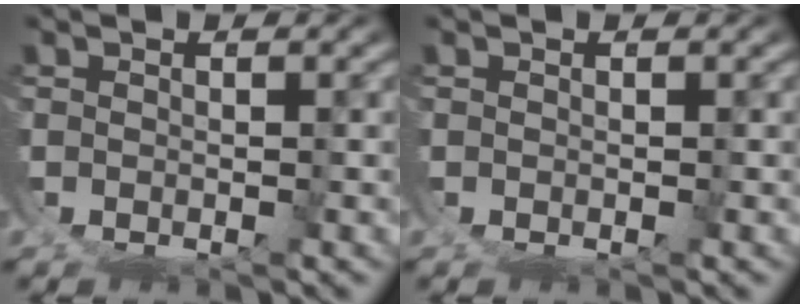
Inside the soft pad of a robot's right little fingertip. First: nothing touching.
{"total": 0.0}